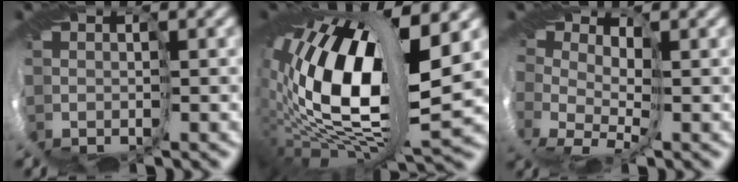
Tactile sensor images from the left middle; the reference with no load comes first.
{"total": 16.1, "force": [0.5, 6.8, 14.6], "torque": [-0.280, 0.014, 0.015]}
{"total": 2.9, "force": [0.3, 1.6, 2.4], "torque": [-0.052, -0.001, 0.011]}